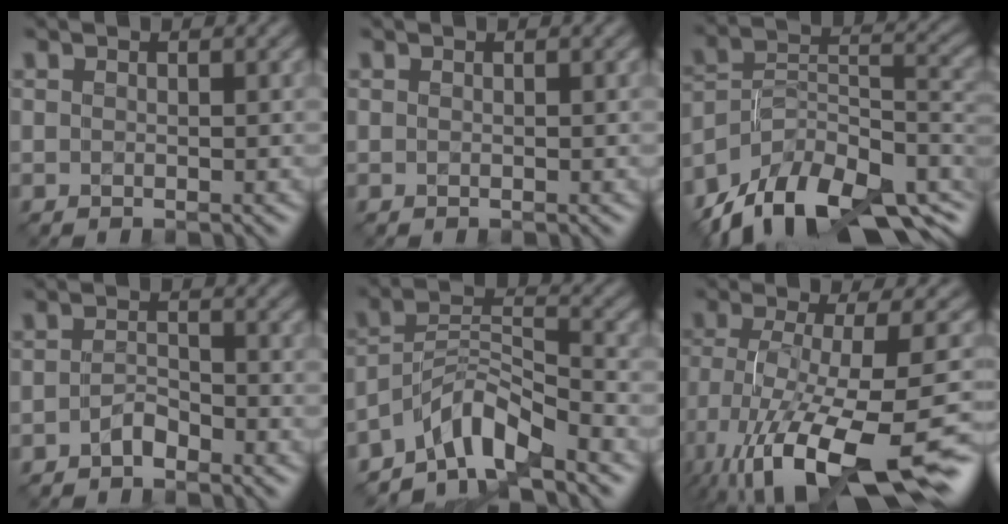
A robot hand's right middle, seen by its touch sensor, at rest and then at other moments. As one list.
[{"total": 0.0}, {"total": 14.7, "force": [-10.7, 6.6, 7.6], "torque": [-0.157, 0.004, -0.174]}, {"total": 1.6, "force": [-1.2, 0.6, 0.8], "torque": [-0.016, 0.006, -0.024]}, {"total": 6.0, "force": [-4.8, 1.6, 3.3], "torque": [-0.046, 0.007, -0.095]}, {"total": 16.2, "force": [-8.5, 5.0, 12.8], "torque": [-0.237, -0.018, -0.123]}]